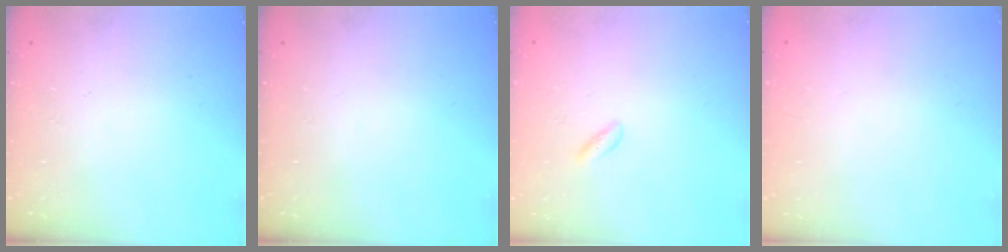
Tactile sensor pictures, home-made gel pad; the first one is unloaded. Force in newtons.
{"total": 0.0}
{"total": 1.4, "press": 1.1, "slide": 0.8}
{"total": 2.2, "press": 2.2, "slide": 0.1}